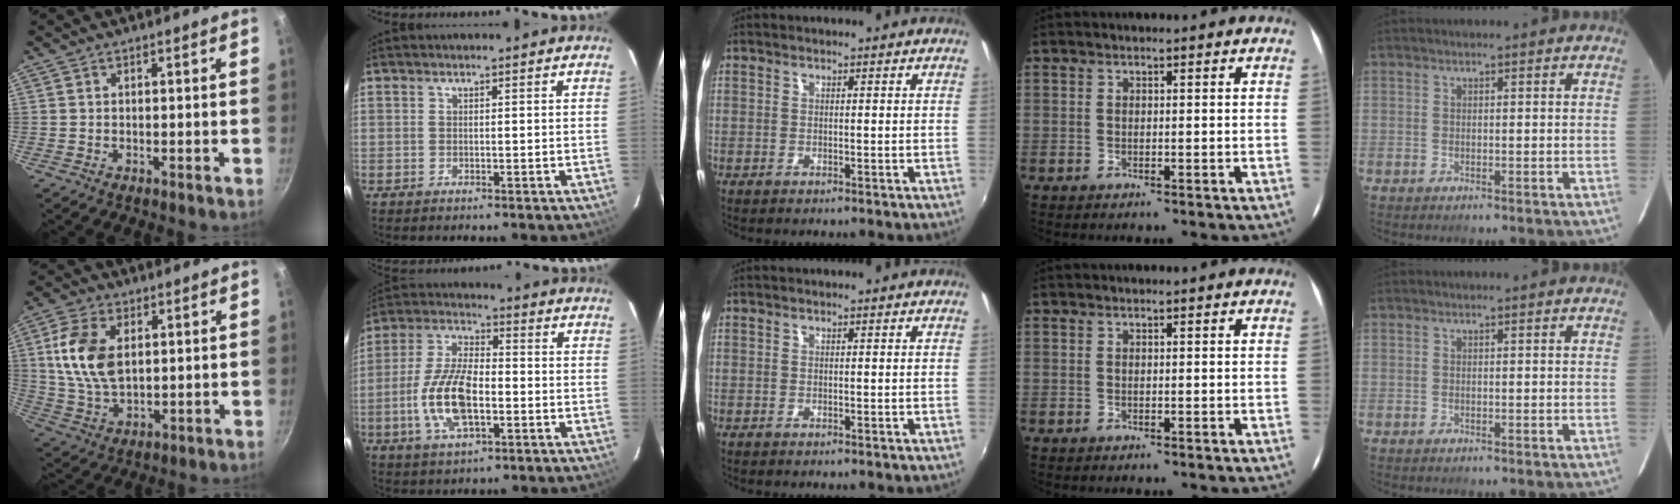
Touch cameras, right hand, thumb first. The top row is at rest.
{"thumb": {"total": 12.3, "force": [2.6, 7.4, 9.4], "torque": [-0.174, -0.011, 0.054]}, "index": {"total": 13.3, "force": [-3.5, 5.8, 11.5], "torque": [-0.242, 0.003, -0.065]}}